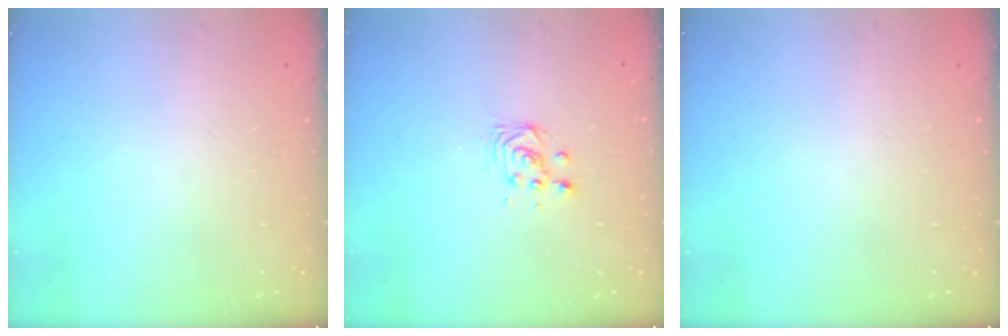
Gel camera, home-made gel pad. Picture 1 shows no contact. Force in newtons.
{"total": 3.7, "press": 3.7, "slide": 0.3}
{"total": 0.0}